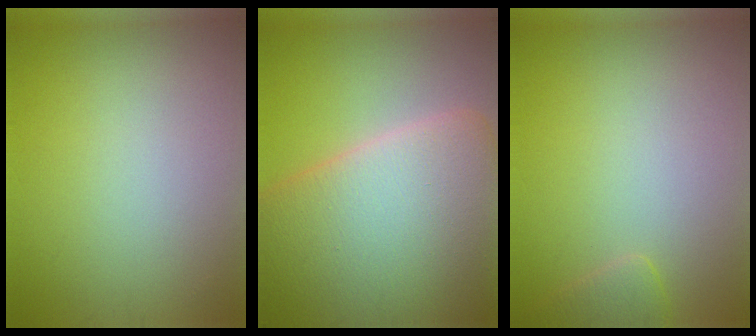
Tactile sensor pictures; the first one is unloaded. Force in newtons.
{"total": 19.9, "press": 19.9, "slide": 0.9}
{"total": 1.5, "press": 1.5, "slide": 0.1}